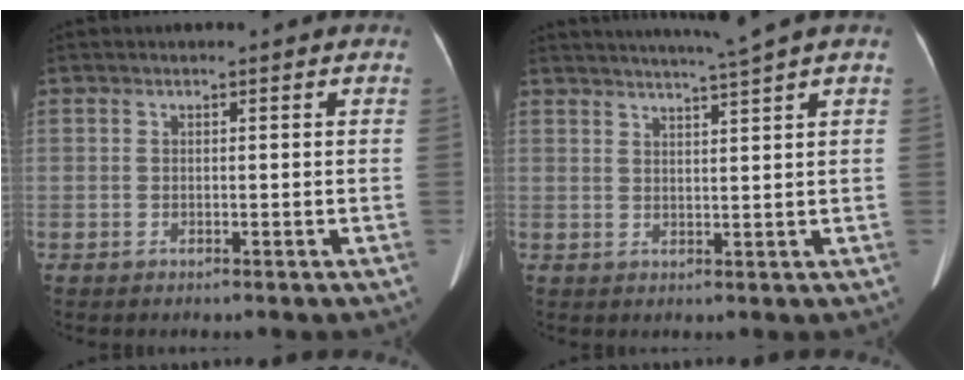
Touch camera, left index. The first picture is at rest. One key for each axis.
{"total": 6.0, "fx": 5.0, "fy": -1.9, "fz": 2.7, "tx": -0.041, "ty": -0.001, "tz": 0.078}